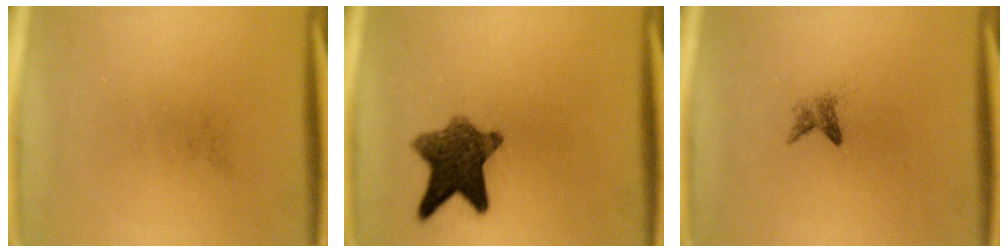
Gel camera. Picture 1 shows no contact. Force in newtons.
{"total": 9.0}
{"total": 1.4}